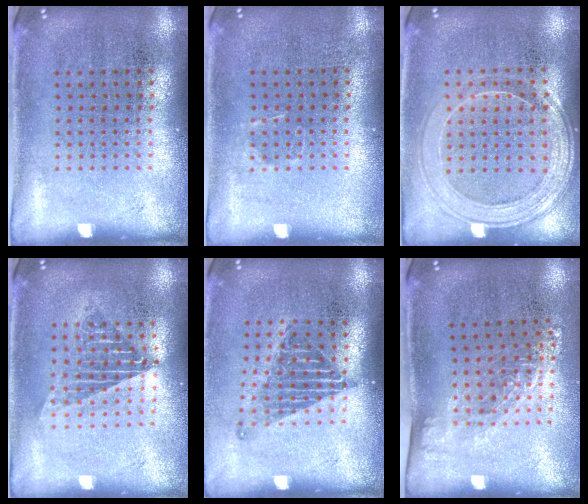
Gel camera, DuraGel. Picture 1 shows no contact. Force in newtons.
{"total": 0.5, "press": 0.5, "slide": 0.2}
{"total": 1.6, "press": 1.5, "slide": 0.6}
{"total": 1.5, "press": 1.3, "slide": 0.7}
{"total": 1.3, "press": 1.1, "slide": 0.8}
{"total": 1.3, "press": 1.0, "slide": 0.9}